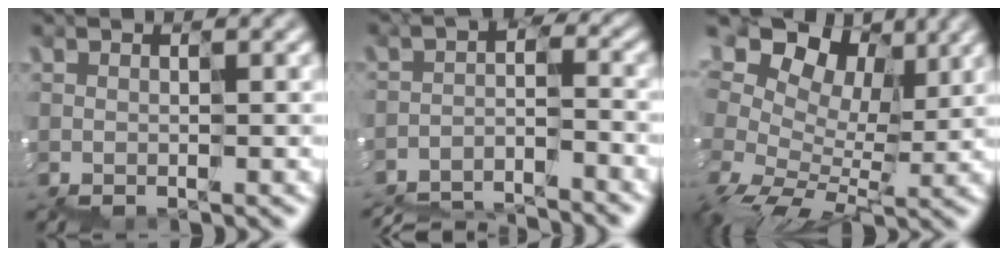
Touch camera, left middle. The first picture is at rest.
{"total": 7.1, "force": [-6.9, 1.2, 0.9], "torque": [-0.031, -0.005, -0.113]}
{"total": 9.6, "force": [5.2, 5.9, 5.5], "torque": [-0.122, 0.034, 0.087]}